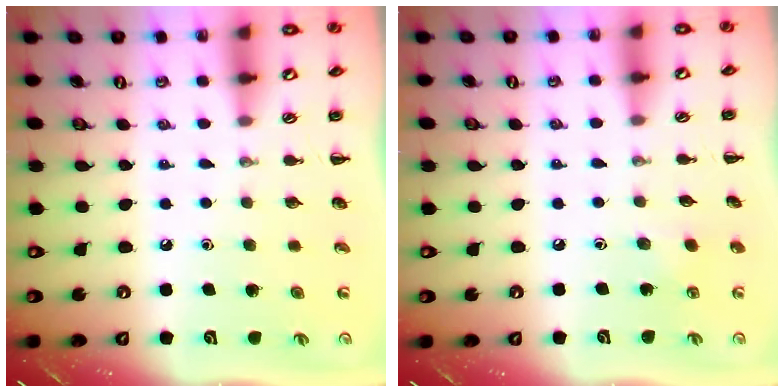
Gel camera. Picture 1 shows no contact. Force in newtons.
{"total": 5.7, "press": 5.4, "slide": 1.6}